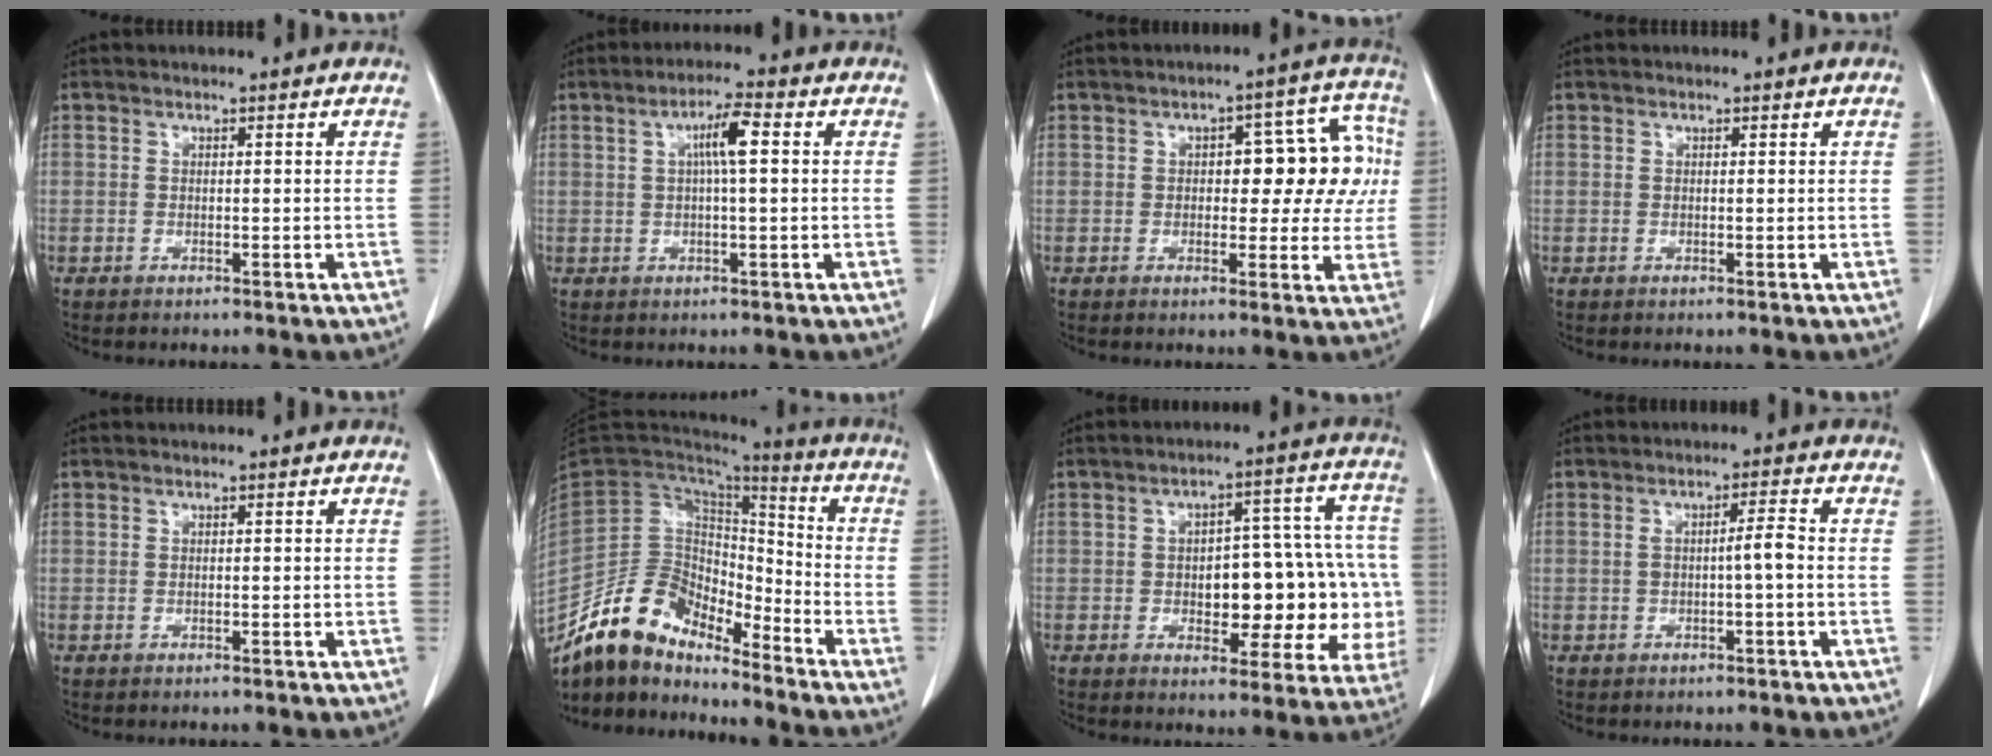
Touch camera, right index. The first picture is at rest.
{"total": 5.5, "force": [1.2, 0.9, 5.3], "torque": [-0.099, 0.013, 0.022]}
{"total": 14.0, "force": [1.5, 6.5, 12.3], "torque": [-0.161, 0.045, 0.026]}
{"total": 0.0}
{"total": 0.0}
{"total": 15.5, "force": [-13.0, 6.1, 5.9], "torque": [-0.106, 0.041, -0.243]}
{"total": 18.5, "force": [-1.9, 8.4, 16.3], "torque": [-0.185, 0.046, -0.001]}
{"total": 3.4, "force": [-0.4, 0.4, 3.4], "torque": [-0.064, 0.010, -0.003]}